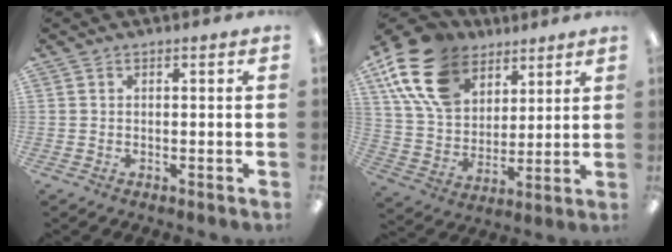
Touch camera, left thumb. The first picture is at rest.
{"total": 19.0, "force": [10.9, 12.2, 9.8], "torque": [-0.214, -0.039, 0.207]}